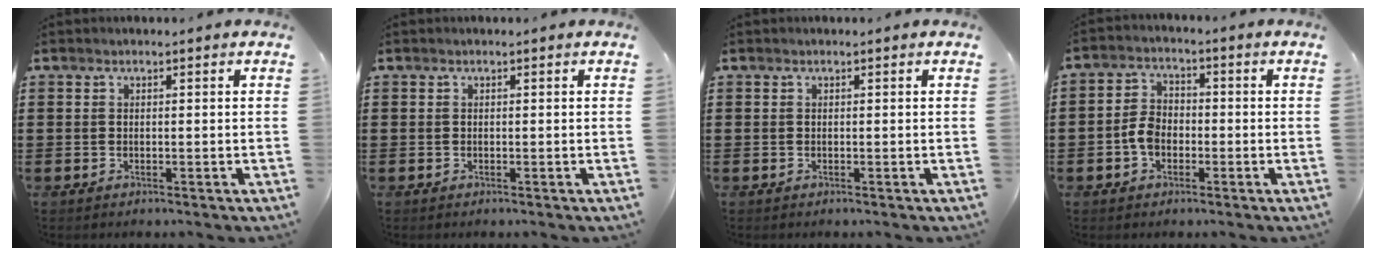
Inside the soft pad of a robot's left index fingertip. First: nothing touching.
{"total": 0.0}
{"total": 0.0}
{"total": 4.5, "force": [-1.5, 3.2, 2.8], "torque": [-0.073, 0.004, -0.036]}